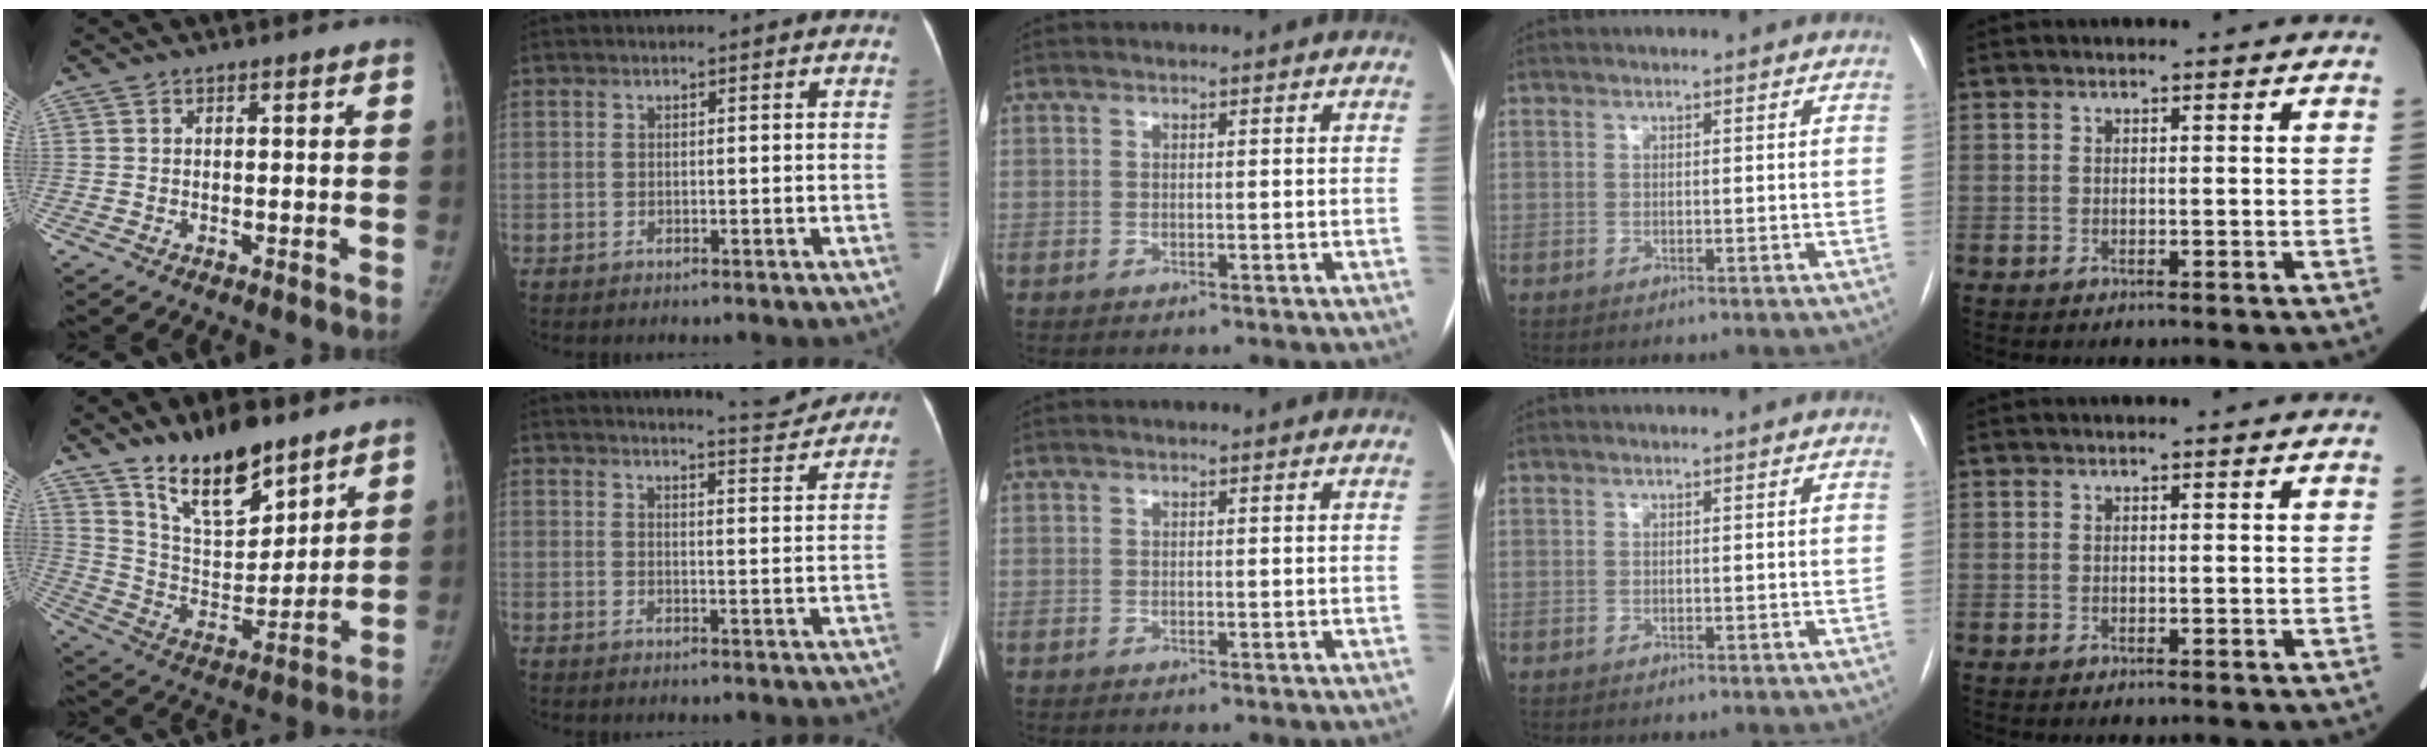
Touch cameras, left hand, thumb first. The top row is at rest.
{"thumb": {"total": 16.7, "force": [12.1, 6.9, 9.2], "torque": [-0.107, -0.084, 0.222]}, "index": {"total": 7.7, "force": [7.6, 0.0, 1.3], "torque": [-0.026, -0.016, 0.090]}}